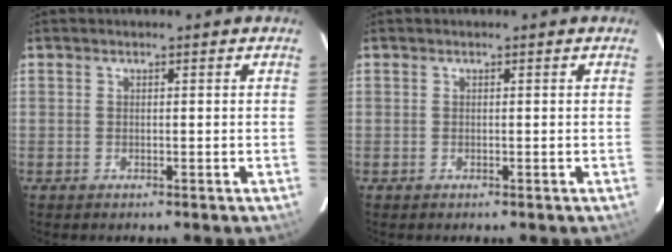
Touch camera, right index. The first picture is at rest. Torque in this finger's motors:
{"motor_torque": [0.00, 0.00, 0.00, 0.00]}